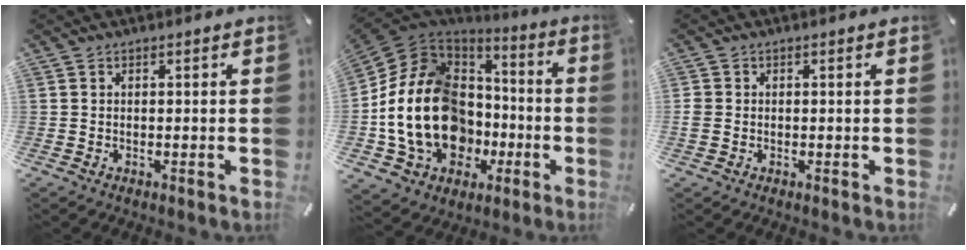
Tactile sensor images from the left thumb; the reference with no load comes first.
{"total": 22.1, "force": [-4.3, 16.9, 13.6], "torque": [-0.329, 0.012, -0.063]}
{"total": 1.5, "force": [-0.2, 1.4, 0.6], "torque": [-0.010, 0.005, -0.005]}